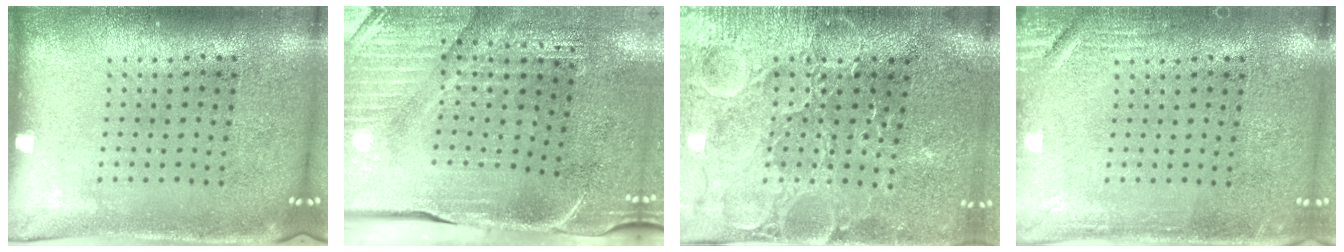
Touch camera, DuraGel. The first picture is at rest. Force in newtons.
{"total": 4.4, "press": 4.0, "slide": 1.9}
{"total": 3.8, "press": 3.7, "slide": 0.8}
{"total": 2.3, "press": 2.2, "slide": 0.4}